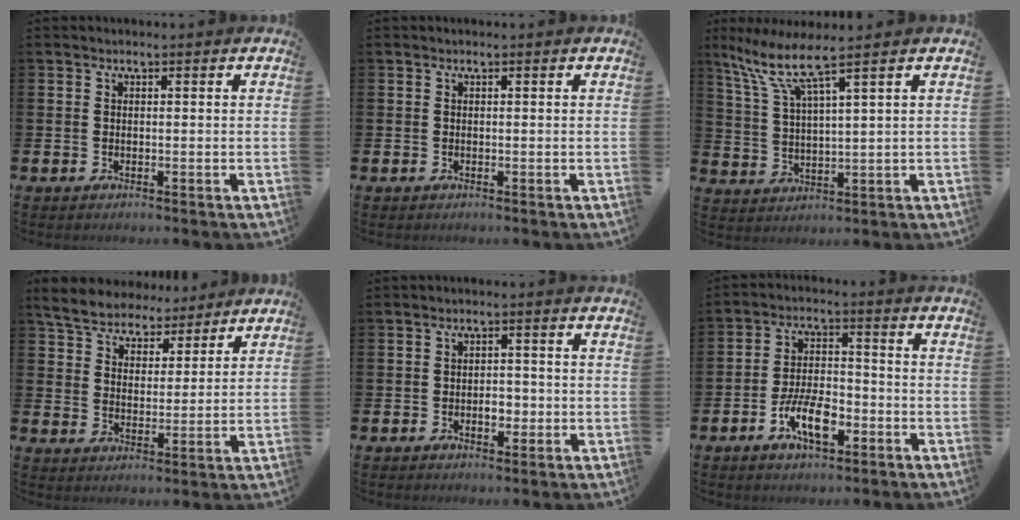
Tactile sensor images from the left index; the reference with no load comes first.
{"total": 0.0}
{"total": 7.0, "force": [5.2, 0.6, 4.6], "torque": [-0.111, -0.017, 0.087]}
{"total": 6.1, "force": [5.8, 2.0, 0.6], "torque": [-0.043, -0.029, 0.104]}
{"total": 2.3, "force": [-0.7, 1.5, 1.6], "torque": [-0.011, -0.004, -0.019]}
{"total": 7.1, "force": [-3.1, 3.2, 5.5], "torque": [-0.104, 0.003, -0.060]}